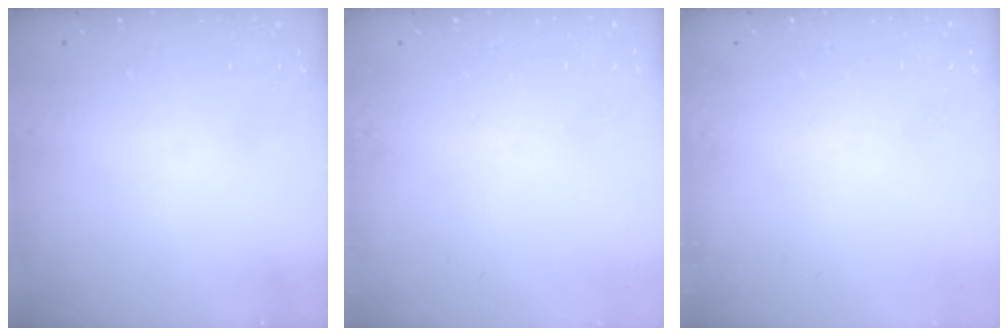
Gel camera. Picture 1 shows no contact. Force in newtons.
{"total": 0.0}
{"total": 0.0}